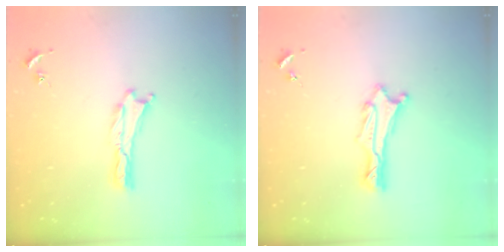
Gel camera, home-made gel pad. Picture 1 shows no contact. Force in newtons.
{"total": 1.3, "press": 1.2, "slide": 0.1}